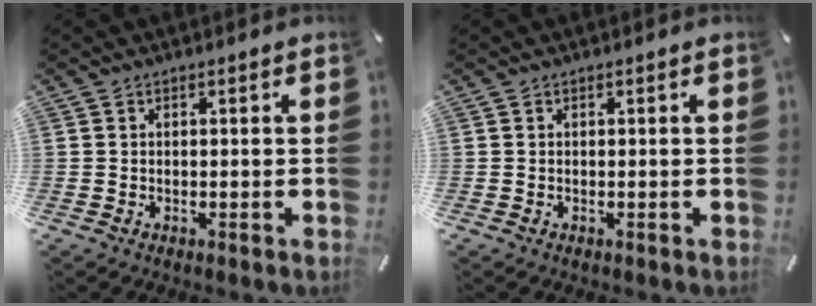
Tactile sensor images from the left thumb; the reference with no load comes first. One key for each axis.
{"total": 0.0}